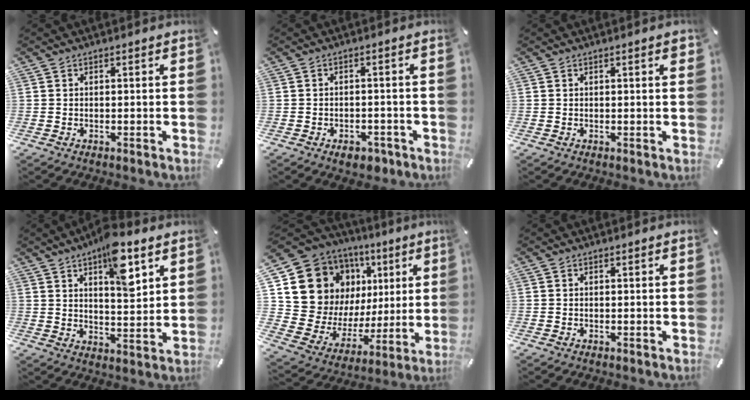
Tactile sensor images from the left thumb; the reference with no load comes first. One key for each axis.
{"total": 3.7, "fx": -2.3, "fy": 2.2, "fz": 2.0, "tx": -0.027, "ty": 0.012, "tz": -0.039}
{"total": 1.1, "fx": 0.5, "fy": 0.1, "fz": 1.0, "tx": -0.018, "ty": 0.002, "tz": 0.007}
{"total": 11.7, "fx": 7.1, "fy": 4.4, "fz": 8.1, "tx": -0.111, "ty": -0.037, "tz": 0.117}
{"total": 17.1, "fx": 7.4, "fy": 13.8, "fz": 6.8, "tx": -0.115, "ty": -0.059, "tz": 0.155}
{"total": 0.0}